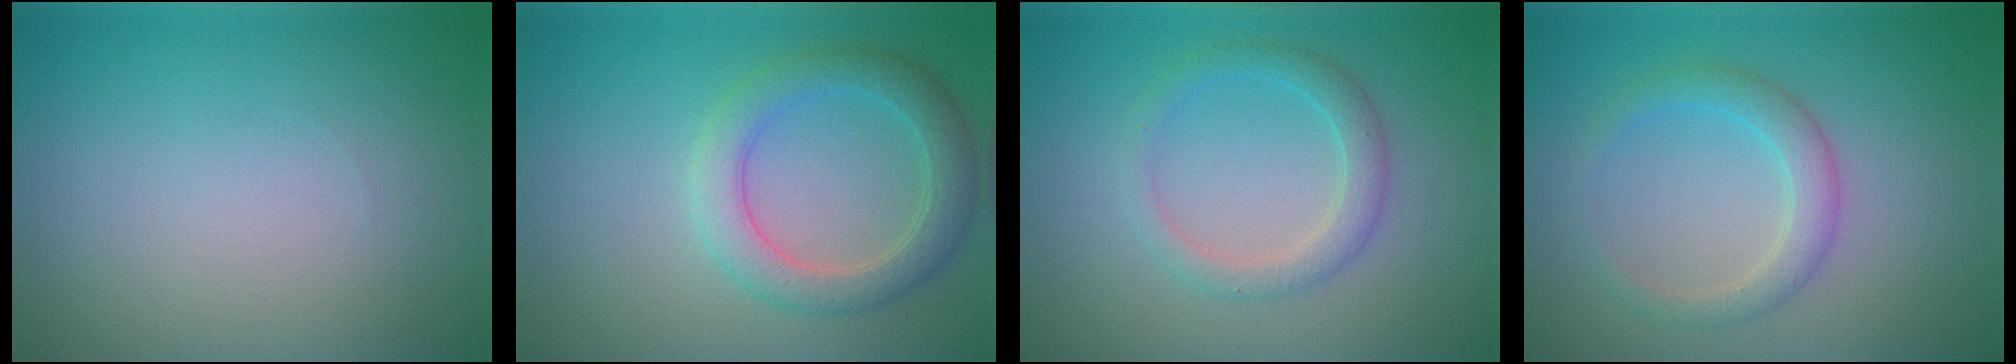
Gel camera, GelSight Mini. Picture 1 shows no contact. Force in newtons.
{"total": 4.0, "press": 4.0, "slide": 0.1}
{"total": 2.4, "press": 2.4, "slide": 0.1}
{"total": 2.5, "press": 2.5, "slide": 0.1}